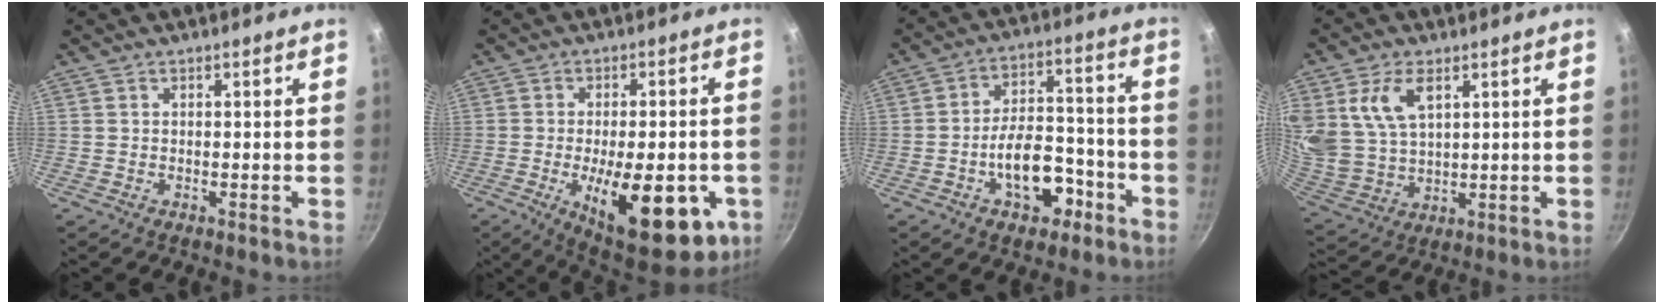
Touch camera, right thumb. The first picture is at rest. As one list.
[{"total": 20.2, "force": [-6.2, 8.0, 17.4], "torque": [-0.214, 0.000, -0.077]}, {"total": 11.9, "force": [-5.2, 6.9, 8.1], "torque": [-0.097, 0.055, -0.075]}, {"total": 12.0, "force": [4.8, 7.4, 8.1], "torque": [-0.148, -0.027, 0.105]}]